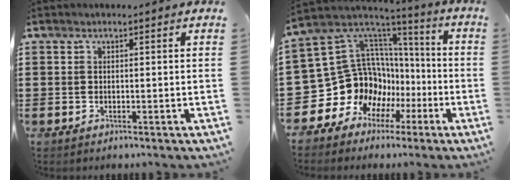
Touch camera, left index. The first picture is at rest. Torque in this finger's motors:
{"motor_torque": [1.42, 0.72, 0.34, 0.04]}